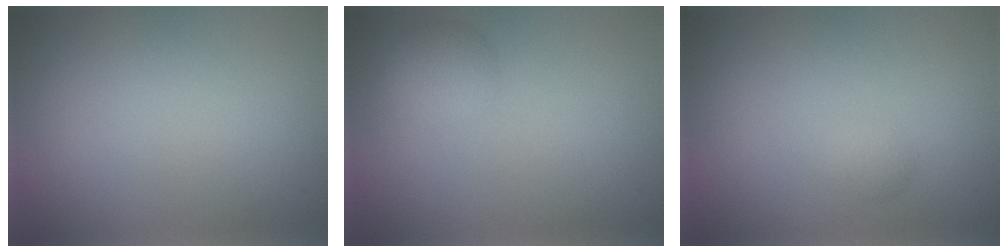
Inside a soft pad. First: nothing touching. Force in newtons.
{"total": 2.2, "press": 2.2, "slide": 0.1}
{"total": 0.8, "press": 0.8, "slide": 0.0}